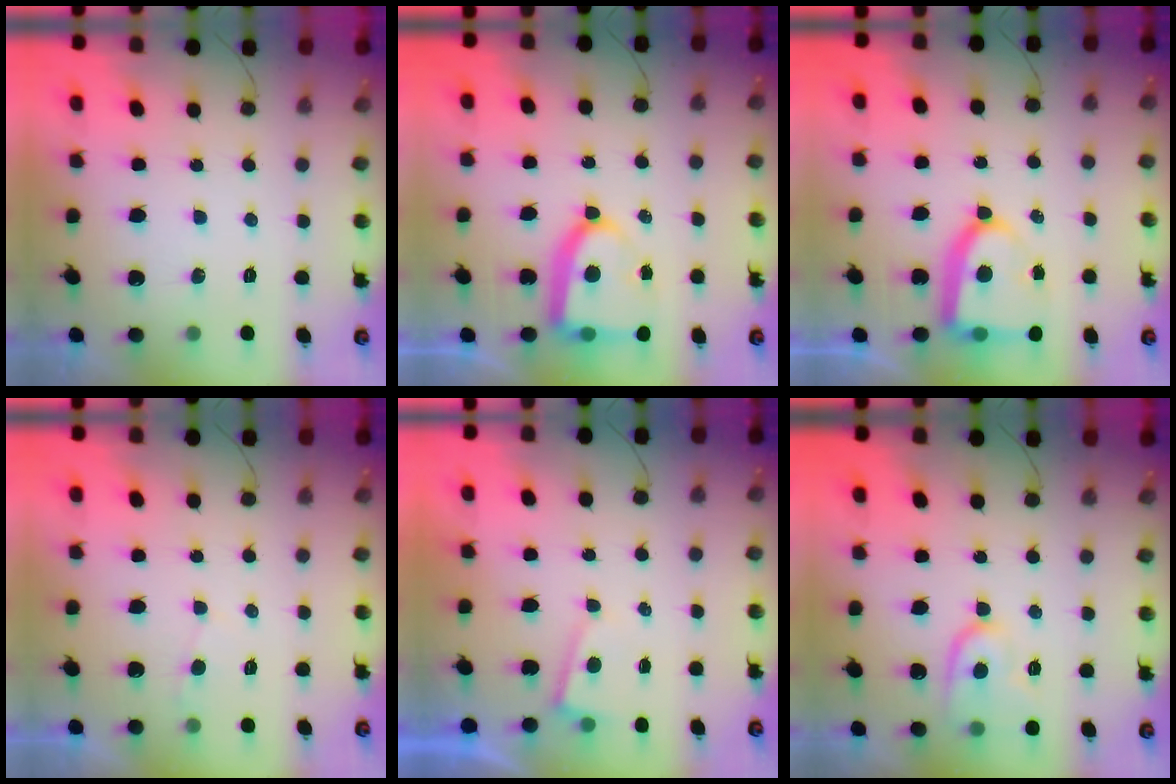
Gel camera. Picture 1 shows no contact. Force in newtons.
{"total": 14.2, "press": 14.2, "slide": 1.2}
{"total": 14.2, "press": 14.2, "slide": 1.2}
{"total": 2.0, "press": 2.0, "slide": 0.2}
{"total": 2.0, "press": 2.0, "slide": 0.3}
{"total": 10.7, "press": 10.6, "slide": 1.0}